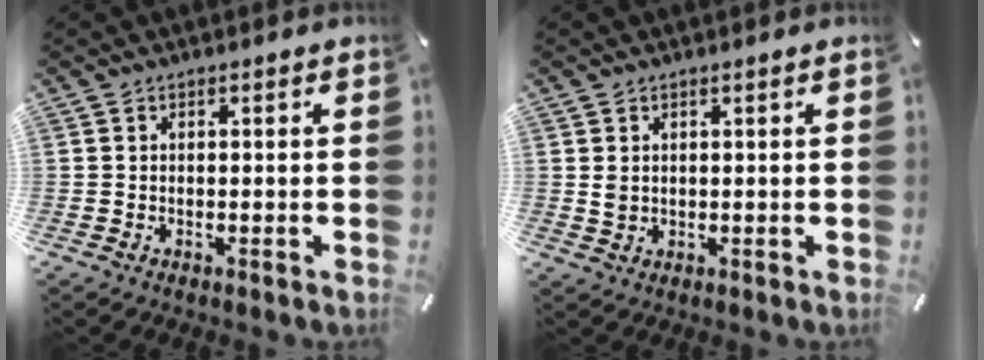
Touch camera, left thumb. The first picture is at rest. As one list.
[{"total": 1.7, "force": [0.8, 1.2, 0.8], "torque": [-0.017, 0.002, 0.015]}]